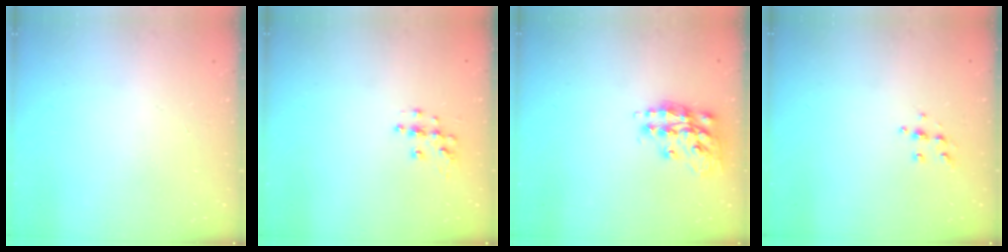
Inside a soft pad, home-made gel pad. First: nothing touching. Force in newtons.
{"total": 6.3, "press": 6.3, "slide": 0.3}
{"total": 14.5, "press": 14.5, "slide": 1.0}
{"total": 5.1, "press": 5.1, "slide": 0.5}